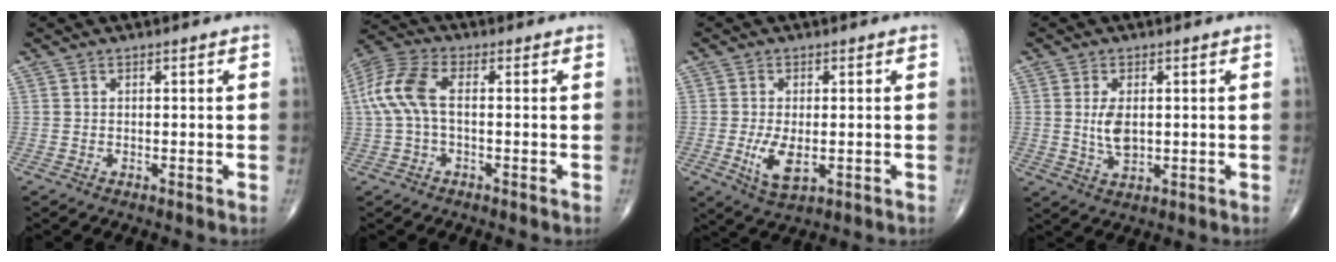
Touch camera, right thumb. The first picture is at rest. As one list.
[{"total": 9.3, "force": [0.2, 4.5, 8.2], "torque": [-0.200, 0.026, 0.000]}, {"total": 6.0, "force": [-1.1, 2.7, 5.2], "torque": [-0.098, -0.013, -0.013]}, {"total": 4.8, "force": [0.5, 2.6, 4.1], "torque": [-0.076, -0.009, 0.013]}]